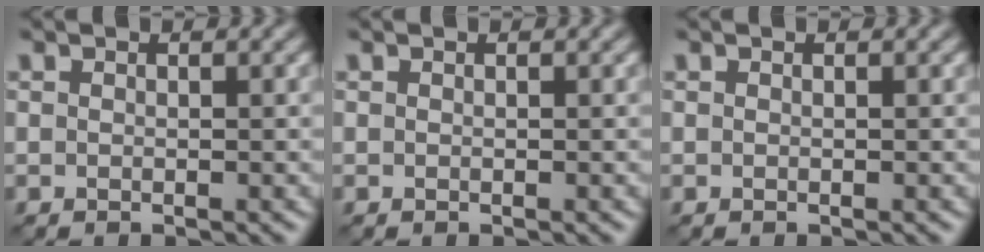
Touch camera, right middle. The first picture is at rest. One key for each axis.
{"total": 0.0}
{"total": 0.0}